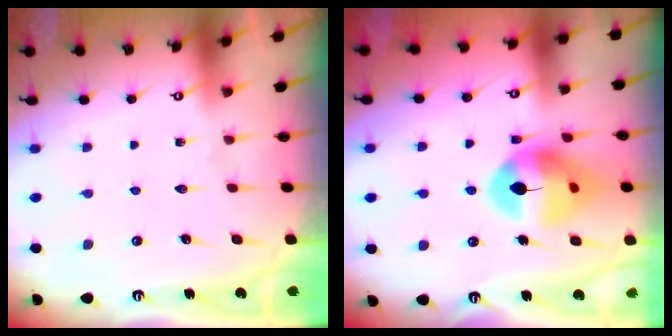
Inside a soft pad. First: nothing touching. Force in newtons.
{"total": 12.8, "press": 12.7, "slide": 1.3}